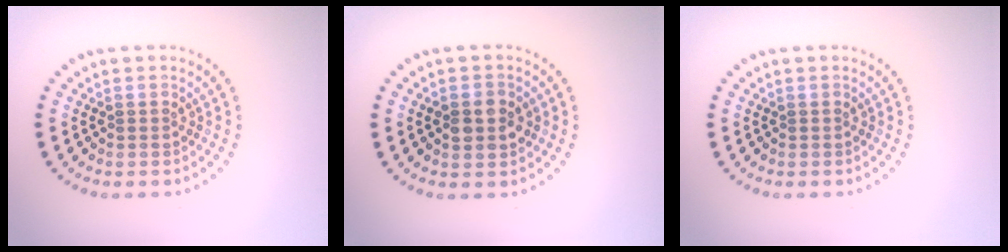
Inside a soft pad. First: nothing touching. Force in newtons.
{"total": 2.8, "press": 2.8, "slide": 0.2}
{"total": 0.0}